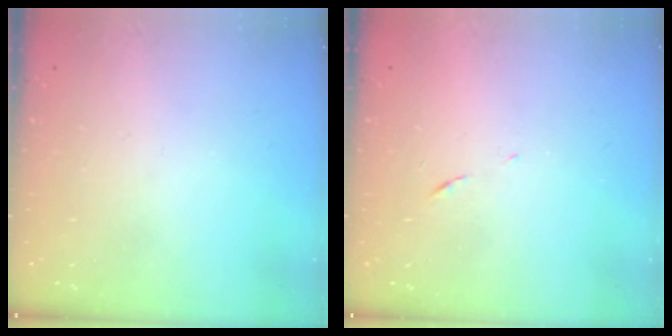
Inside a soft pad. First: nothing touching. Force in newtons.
{"total": 5.0, "press": 5.0, "slide": 0.3}